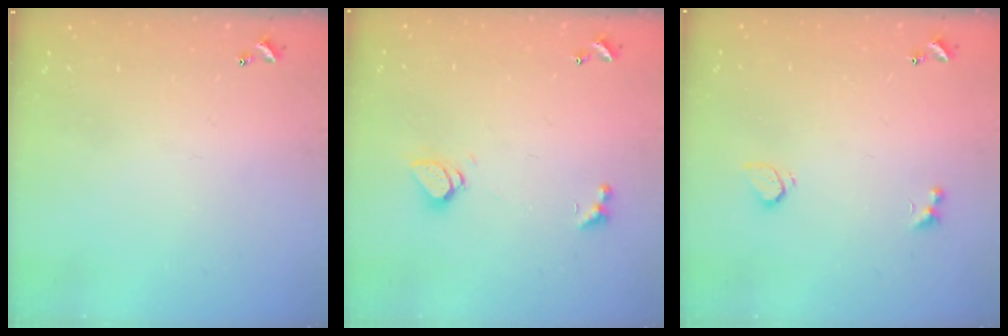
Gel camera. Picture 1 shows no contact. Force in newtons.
{"total": 1.6, "press": 1.5, "slide": 0.4}
{"total": 2.1, "press": 1.8, "slide": 1.2}